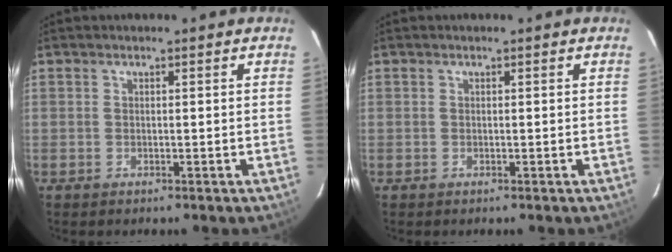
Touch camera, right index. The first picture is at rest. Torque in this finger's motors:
{"motor_torque": [0.00, 0.00, 0.03, 0.00]}